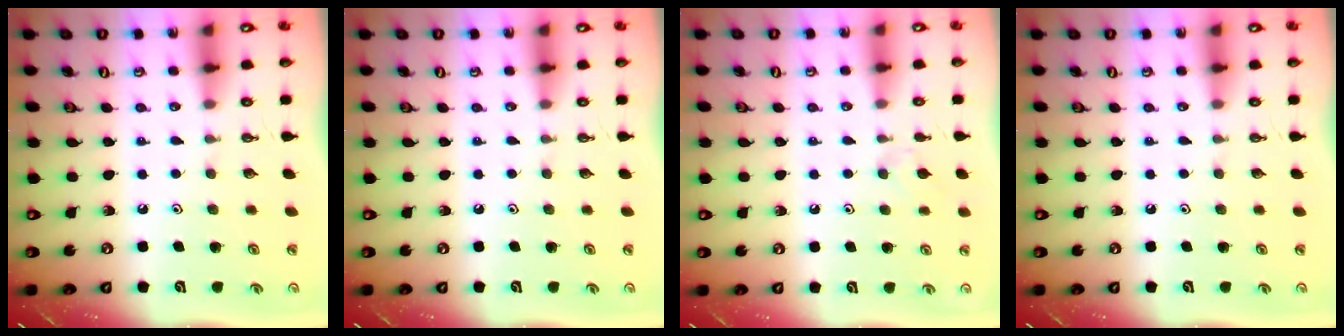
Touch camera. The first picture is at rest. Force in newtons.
{"total": 0.0}
{"total": 3.7, "press": 3.6, "slide": 0.6}
{"total": 0.0}